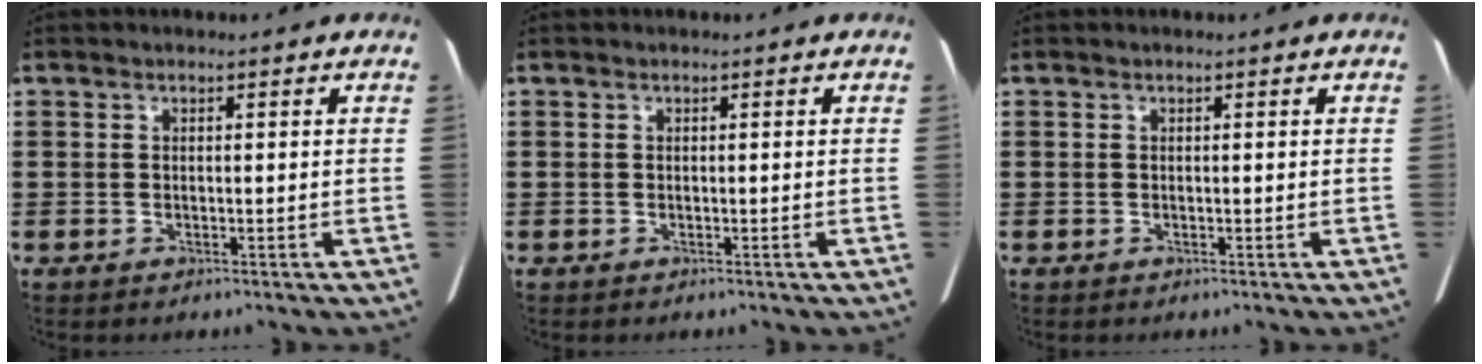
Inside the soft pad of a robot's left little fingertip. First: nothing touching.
{"total": 0.0}
{"total": 0.0}